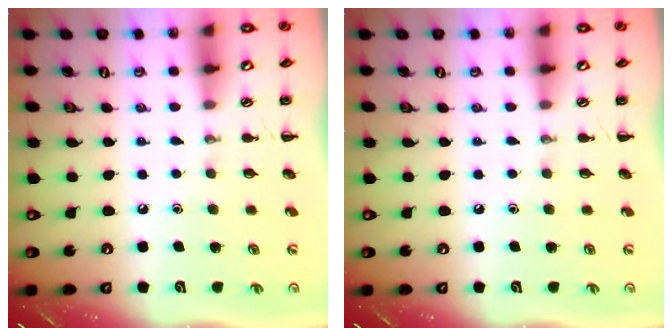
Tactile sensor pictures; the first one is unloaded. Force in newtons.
{"total": 0.0}